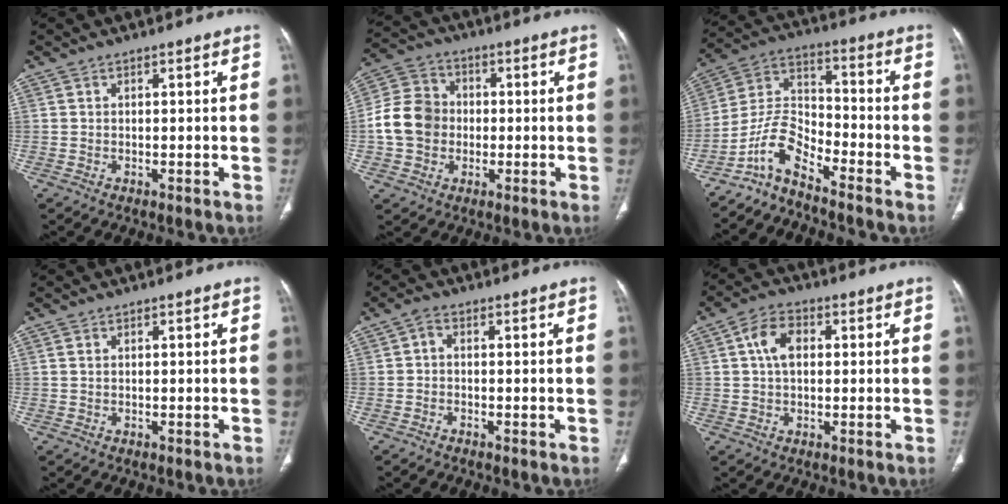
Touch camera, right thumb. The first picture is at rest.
{"total": 10.7, "force": [-0.9, 9.3, 5.3], "torque": [-0.084, 0.029, -0.024]}
{"total": 8.5, "force": [-6.8, 2.9, 4.2], "torque": [-0.091, 0.076, -0.142]}
{"total": 0.6, "force": [0.3, 0.4, 0.4], "torque": [-0.012, 0.003, 0.008]}
{"total": 1.9, "force": [-0.3, 1.2, 1.4], "torque": [-0.021, 0.006, -0.012]}
{"total": 6.4, "force": [1.3, 4.2, 4.7], "torque": [-0.082, 0.012, 0.020]}